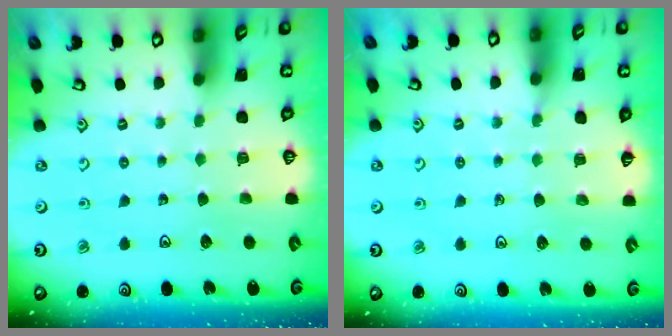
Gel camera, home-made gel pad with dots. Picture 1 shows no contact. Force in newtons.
{"total": 4.6, "press": 4.5, "slide": 0.9}